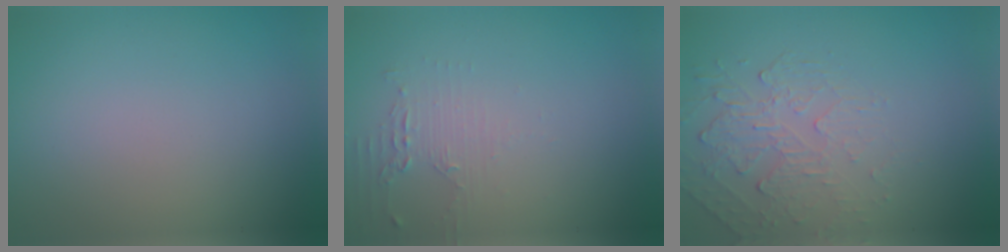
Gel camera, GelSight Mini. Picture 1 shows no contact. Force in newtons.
{"total": 1.5, "press": 1.5, "slide": 0.4}
{"total": 2.2, "press": 1.4, "slide": 1.7}